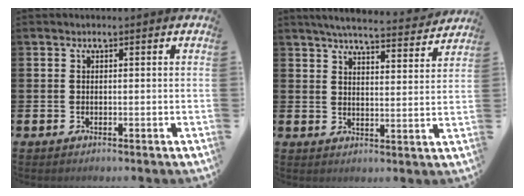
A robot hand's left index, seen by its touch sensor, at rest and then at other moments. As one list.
[{"total": 5.6, "force": [5.4, 0.2, 1.4], "torque": [-0.035, -0.041, 0.092]}]